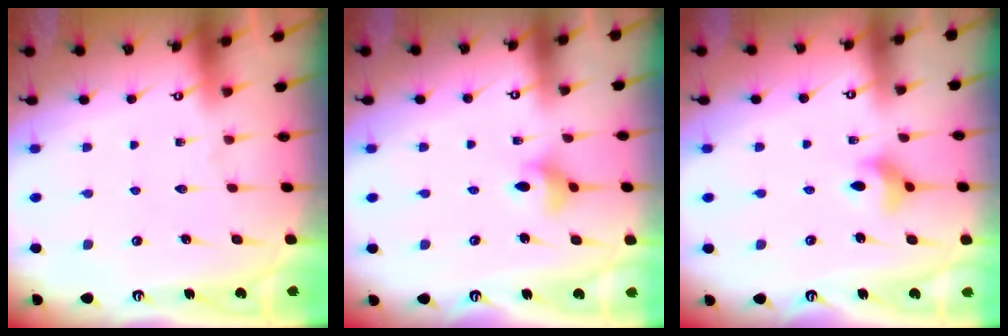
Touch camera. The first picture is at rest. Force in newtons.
{"total": 4.8, "press": 4.5, "slide": 1.4}
{"total": 6.3, "press": 6.1, "slide": 1.5}